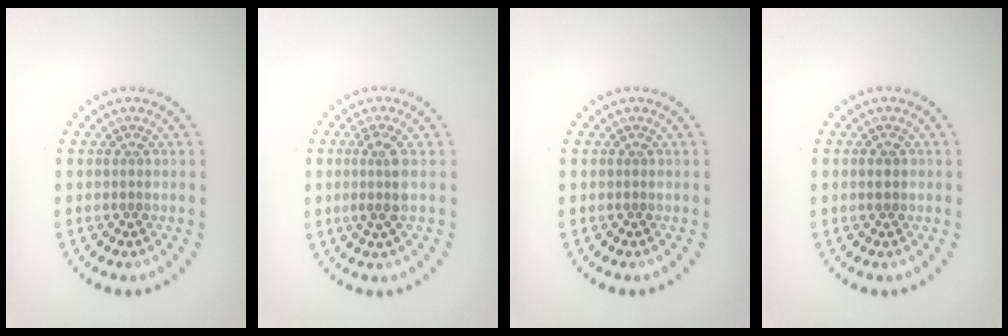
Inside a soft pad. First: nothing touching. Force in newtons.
{"total": 2.3, "press": 1.9, "slide": 1.4}
{"total": 0.0}
{"total": 1.1, "press": 1.1, "slide": 0.1}